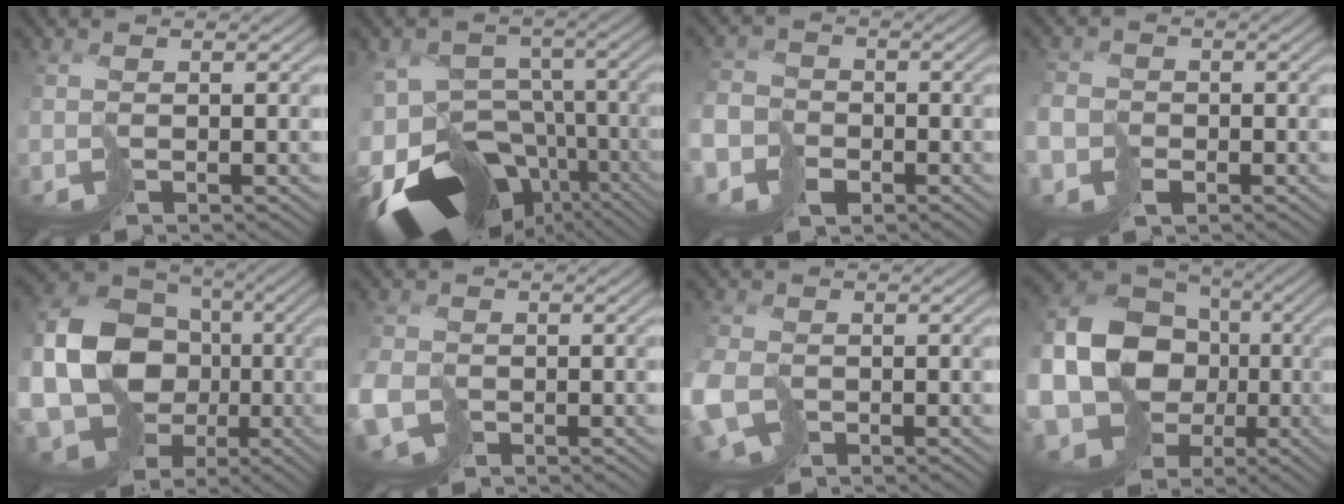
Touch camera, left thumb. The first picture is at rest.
{"total": 18.5, "force": [-10.1, 10.9, 11.0], "torque": [-0.208, -0.032, -0.109]}
{"total": 7.5, "force": [-4.2, 5.8, 2.4], "torque": [-0.067, -0.030, -0.094]}
{"total": 5.2, "force": [-2.5, 4.3, 1.6], "torque": [-0.042, -0.017, -0.063]}
{"total": 17.1, "force": [-1.8, 14.1, 9.5], "torque": [-0.212, -0.034, -0.012]}
{"total": 5.6, "force": [-2.2, 4.0, 3.2], "torque": [-0.089, -0.018, -0.039]}
{"total": 7.1, "force": [-2.6, 4.7, 4.7], "torque": [-0.135, -0.028, -0.043]}
{"total": 18.3, "force": [-3.1, 15.2, 9.6], "torque": [-0.210, -0.033, -0.060]}